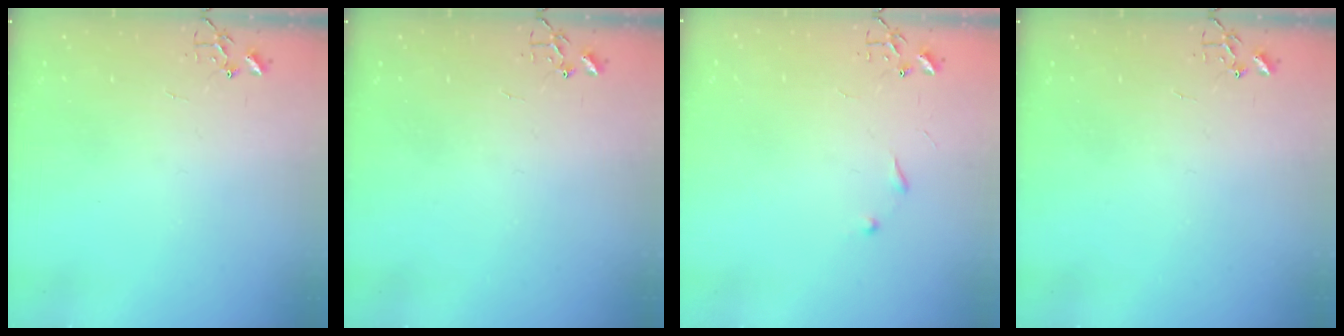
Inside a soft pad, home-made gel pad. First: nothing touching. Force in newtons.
{"total": 0.0}
{"total": 6.0, "press": 6.0, "slide": 0.6}
{"total": 0.0}